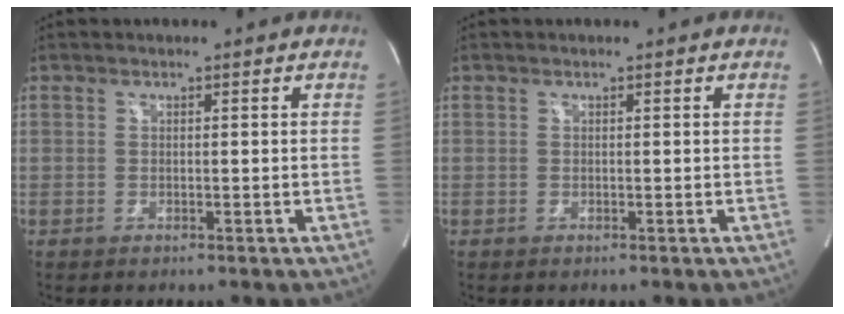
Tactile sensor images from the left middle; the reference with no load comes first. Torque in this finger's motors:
{"motor_torque": [0.02, 0.02, 0.01, 0.00]}